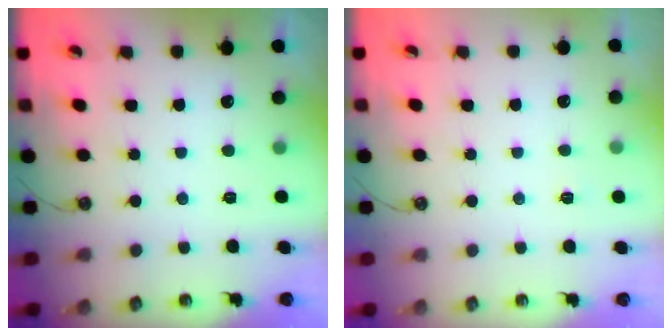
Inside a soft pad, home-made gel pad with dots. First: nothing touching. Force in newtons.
{"total": 2.8, "press": 2.8, "slide": 0.3}